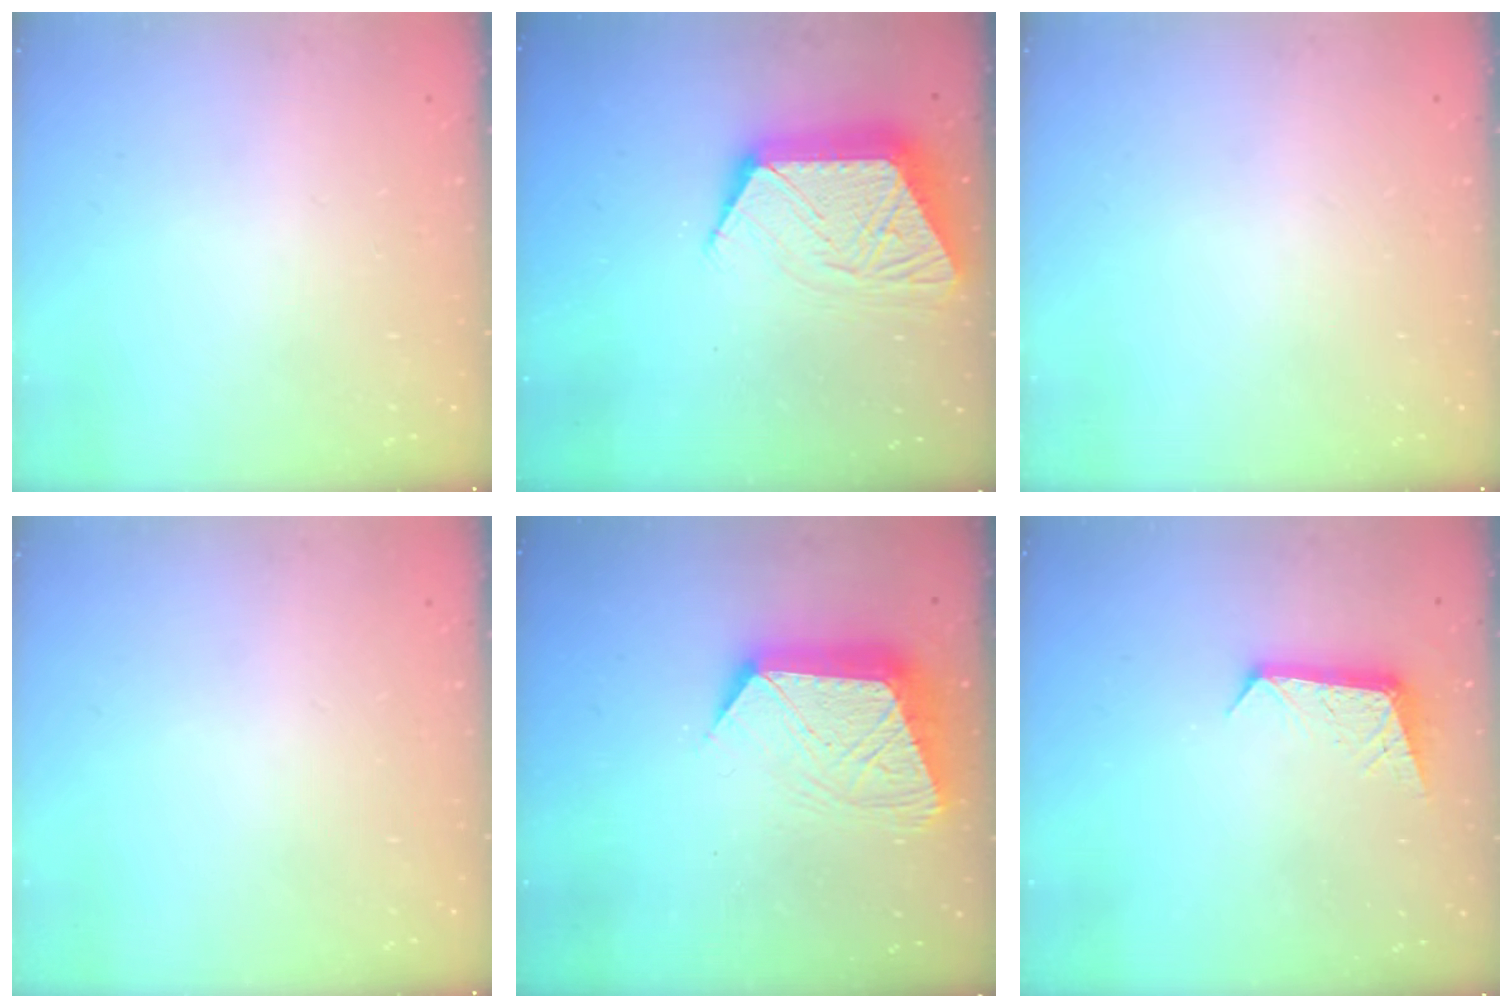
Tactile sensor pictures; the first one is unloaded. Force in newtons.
{"total": 13.7, "press": 13.7, "slide": 1.1}
{"total": 0.0}
{"total": 0.0}
{"total": 14.3, "press": 14.2, "slide": 1.2}
{"total": 8.2, "press": 8.2, "slide": 0.9}